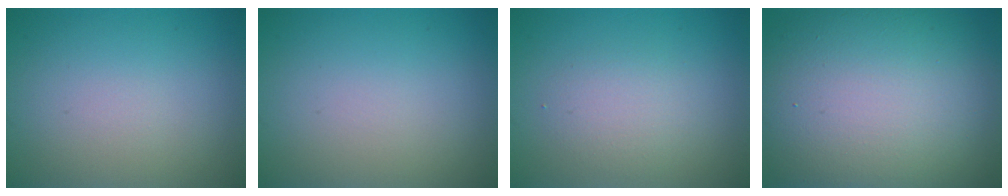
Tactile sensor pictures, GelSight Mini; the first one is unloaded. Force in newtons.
{"total": 0.0}
{"total": 2.2, "press": 2.2, "slide": 0.1}
{"total": 16.0, "press": 15.9, "slide": 1.3}